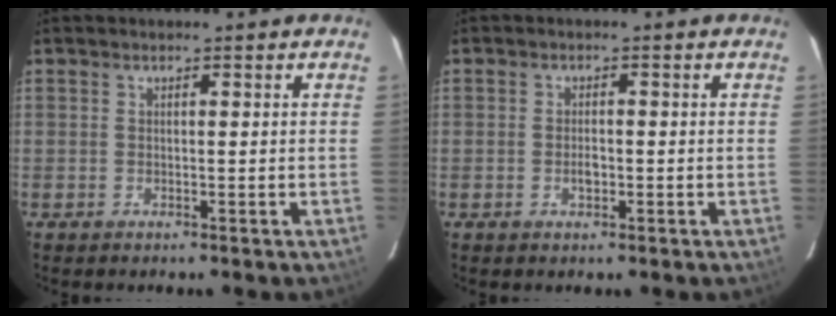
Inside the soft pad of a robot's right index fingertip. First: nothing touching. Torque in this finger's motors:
{"motor_torque": [0.24, 0.11, 0.02, 0.03]}